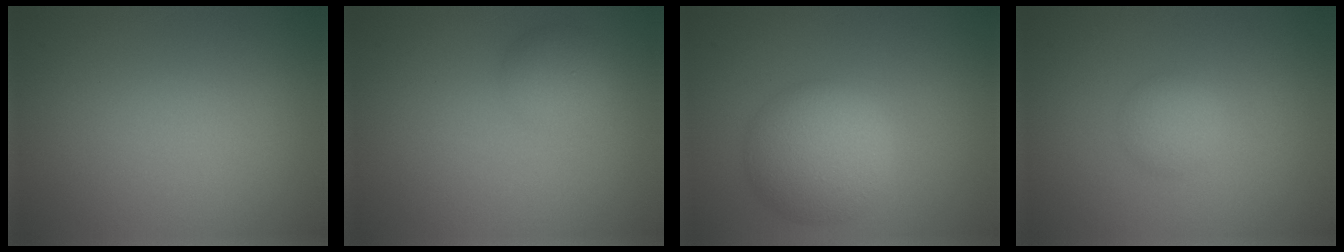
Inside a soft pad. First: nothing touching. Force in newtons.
{"total": 2.0, "press": 2.0, "slide": 0.1}
{"total": 6.1, "press": 6.1, "slide": 0.3}
{"total": 1.9, "press": 1.9, "slide": 0.1}